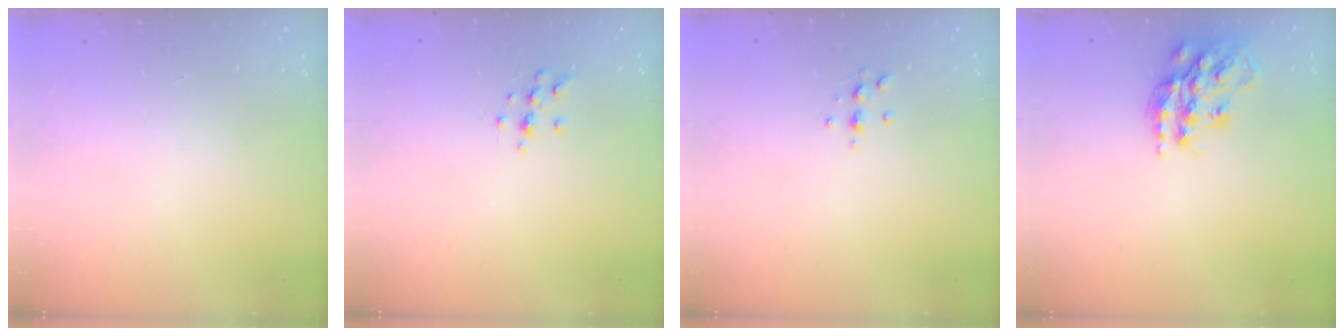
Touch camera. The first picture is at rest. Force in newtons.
{"total": 6.5, "press": 6.2, "slide": 2.1}
{"total": 3.5, "press": 3.4, "slide": 0.3}
{"total": 19.7, "press": 19.6, "slide": 1.4}